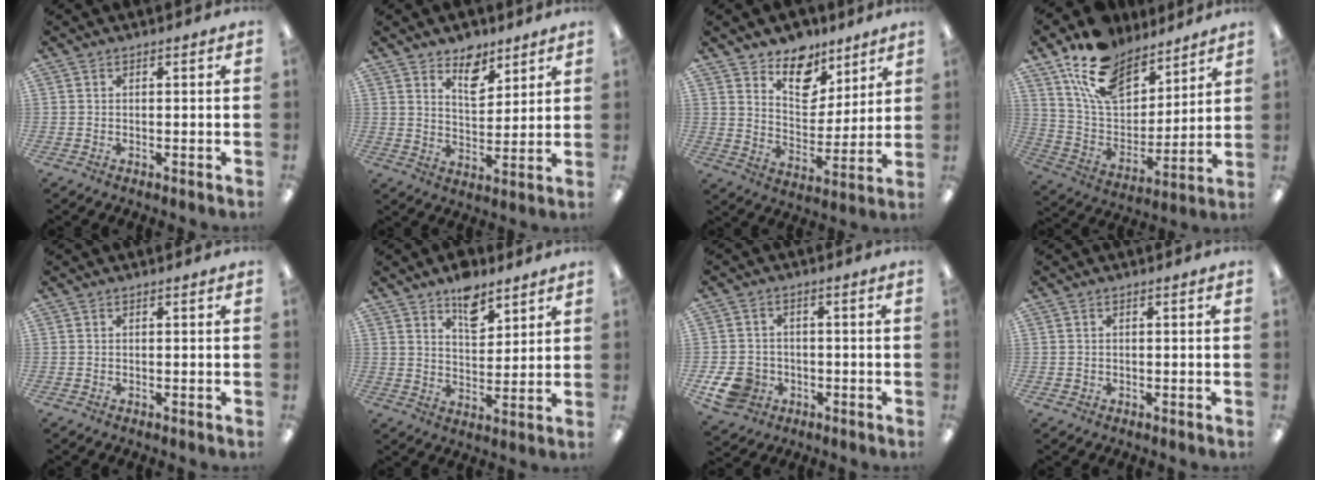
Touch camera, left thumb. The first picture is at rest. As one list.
[{"total": 8.2, "force": [5.9, 4.5, 3.5], "torque": [-0.032, -0.035, 0.100]}, {"total": 11.8, "force": [8.9, 6.7, 3.7], "torque": [-0.056, -0.063, 0.166]}, {"total": 16.5, "force": [12.3, 8.5, 7.0], "torque": [-0.152, -0.063, 0.230]}, {"total": 0.0}, {"total": 8.6, "force": [6.3, 4.3, 4.0], "torque": [-0.042, -0.037, 0.106]}, {"total": 8.2, "force": [-3.1, 6.6, 3.7], "torque": [-0.083, 0.020, -0.055]}, {"total": 0.7, "force": [0.0, 0.7, 0.0], "torque": [0.000, 0.005, -0.002]}]